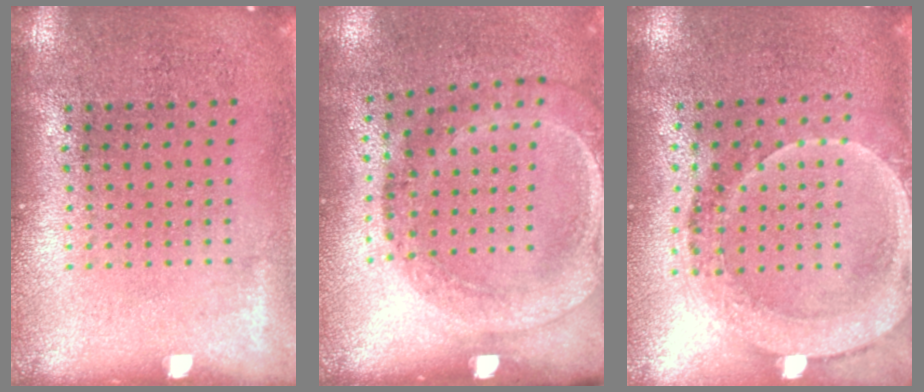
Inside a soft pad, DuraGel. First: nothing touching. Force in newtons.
{"total": 1.8, "press": 1.1, "slide": 1.4}
{"total": 1.8, "press": 1.6, "slide": 0.8}